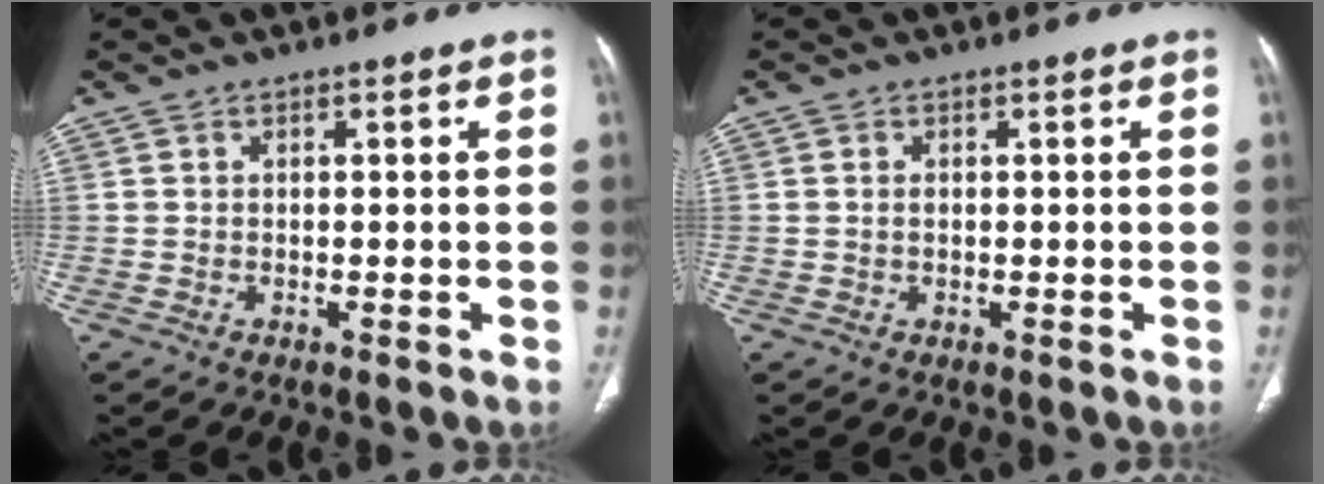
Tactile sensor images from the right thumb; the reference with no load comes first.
{"total": 0.9, "force": [0.0, 0.6, 0.6], "torque": [-0.014, 0.001, 0.001]}